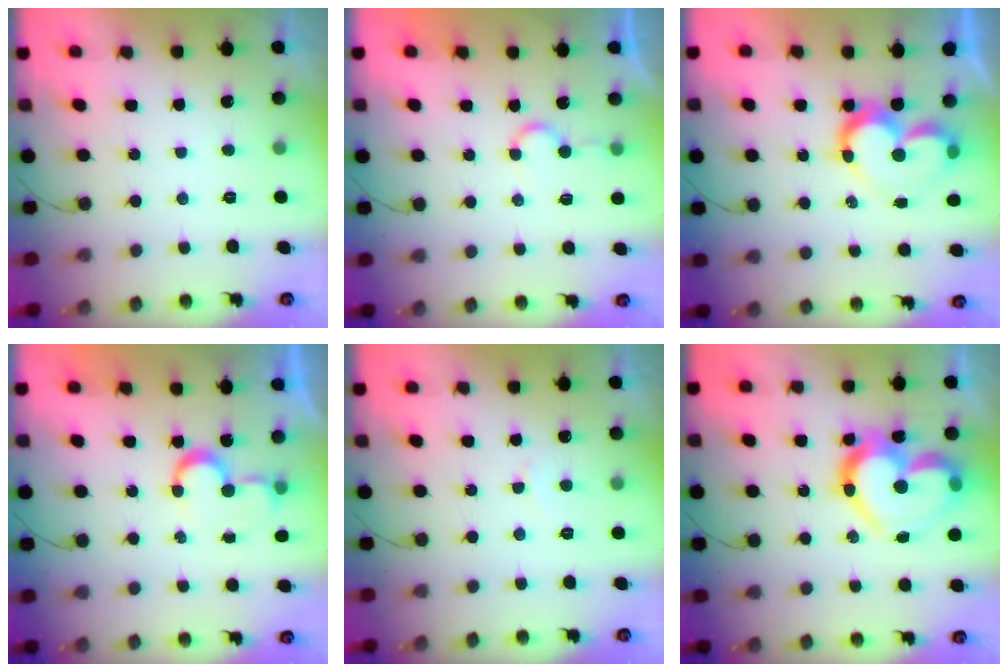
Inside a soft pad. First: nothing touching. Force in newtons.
{"total": 4.2, "press": 4.2, "slide": 0.3}
{"total": 10.0, "press": 10.0, "slide": 0.9}
{"total": 6.8, "press": 6.8, "slide": 0.7}
{"total": 3.0, "press": 3.0, "slide": 0.3}
{"total": 21.0, "press": 21.0, "slide": 1.7}